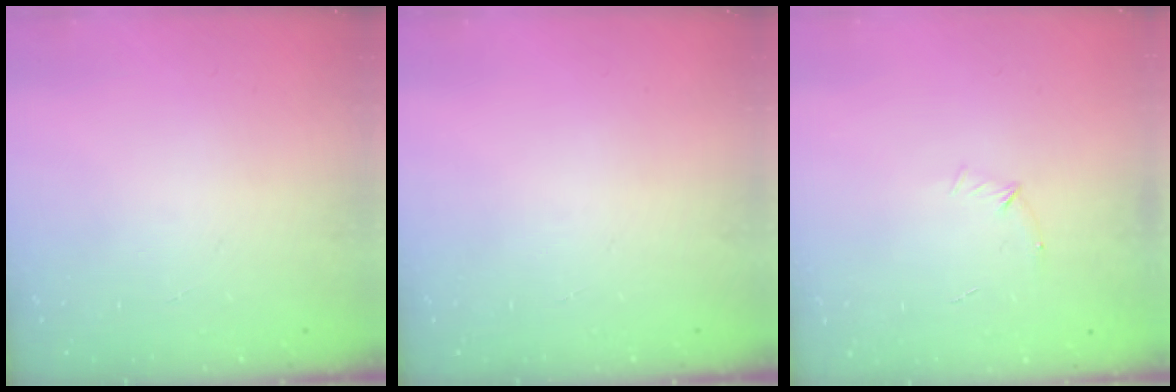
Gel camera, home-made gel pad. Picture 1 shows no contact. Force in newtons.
{"total": 0.0}
{"total": 4.9, "press": 4.7, "slide": 1.2}